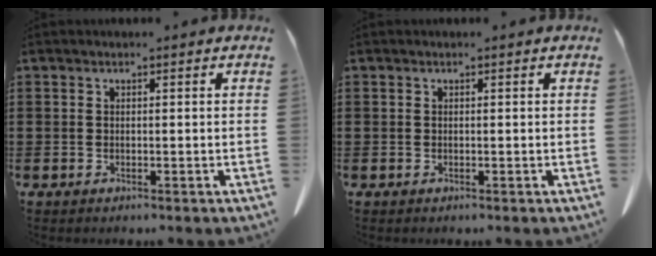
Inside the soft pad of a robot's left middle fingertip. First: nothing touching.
{"total": 0.0}